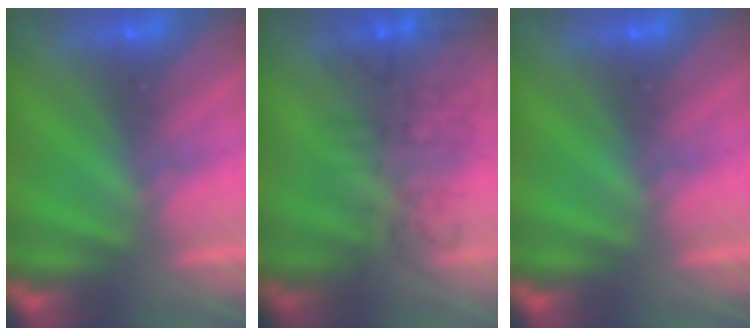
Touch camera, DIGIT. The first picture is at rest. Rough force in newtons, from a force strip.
{"total": 4.5}
{"total": 0.0}